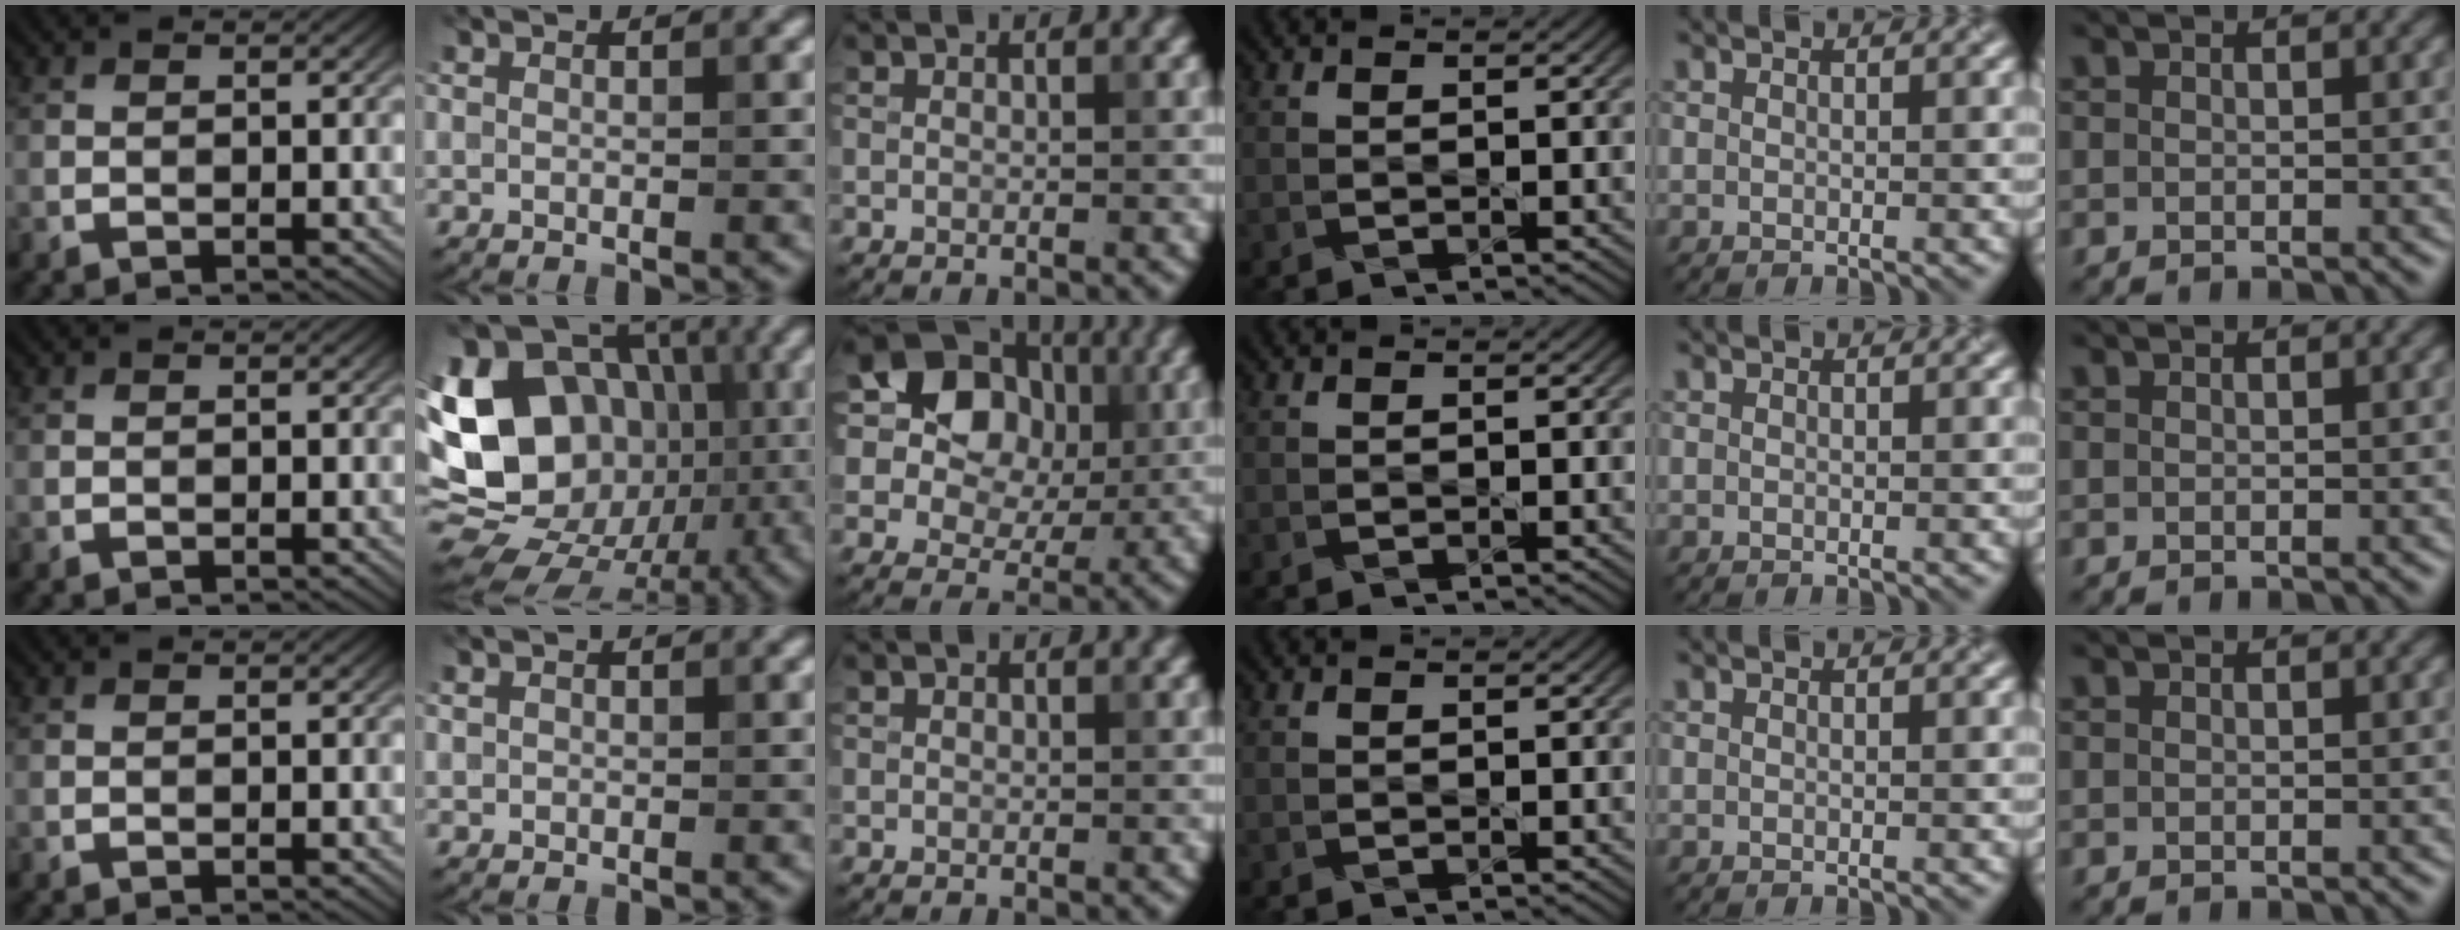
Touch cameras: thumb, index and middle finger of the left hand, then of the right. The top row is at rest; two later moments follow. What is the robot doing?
{"motion": "dispense", "object": "toothpaste"}